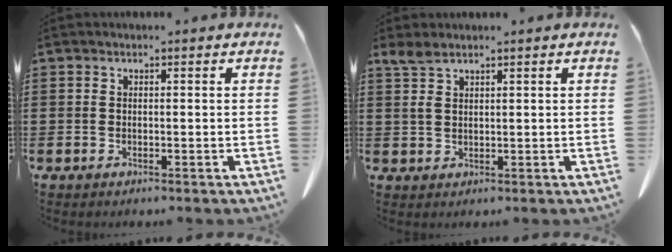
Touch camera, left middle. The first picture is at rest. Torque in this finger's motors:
{"motor_torque": [0.47, 0.32, 0.03, 0.05]}